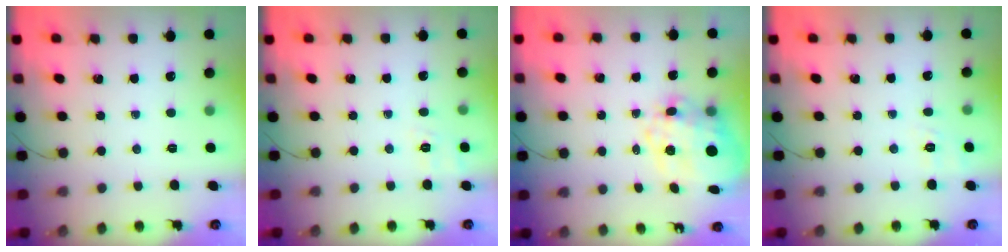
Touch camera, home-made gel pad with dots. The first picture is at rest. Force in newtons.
{"total": 2.5, "press": 1.4, "slide": 2.0}
{"total": 12.3, "press": 11.9, "slide": 2.9}
{"total": 2.1, "press": 0.8, "slide": 1.9}